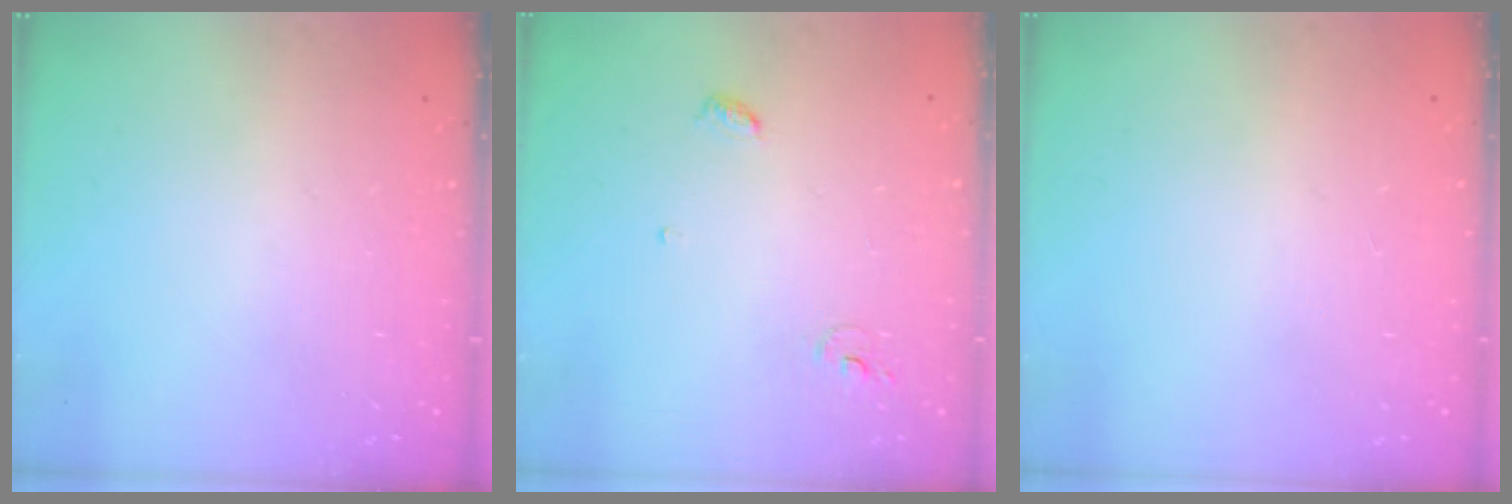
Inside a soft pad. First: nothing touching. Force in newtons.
{"total": 4.0, "press": 4.0, "slide": 0.3}
{"total": 1.1, "press": 0.9, "slide": 0.6}